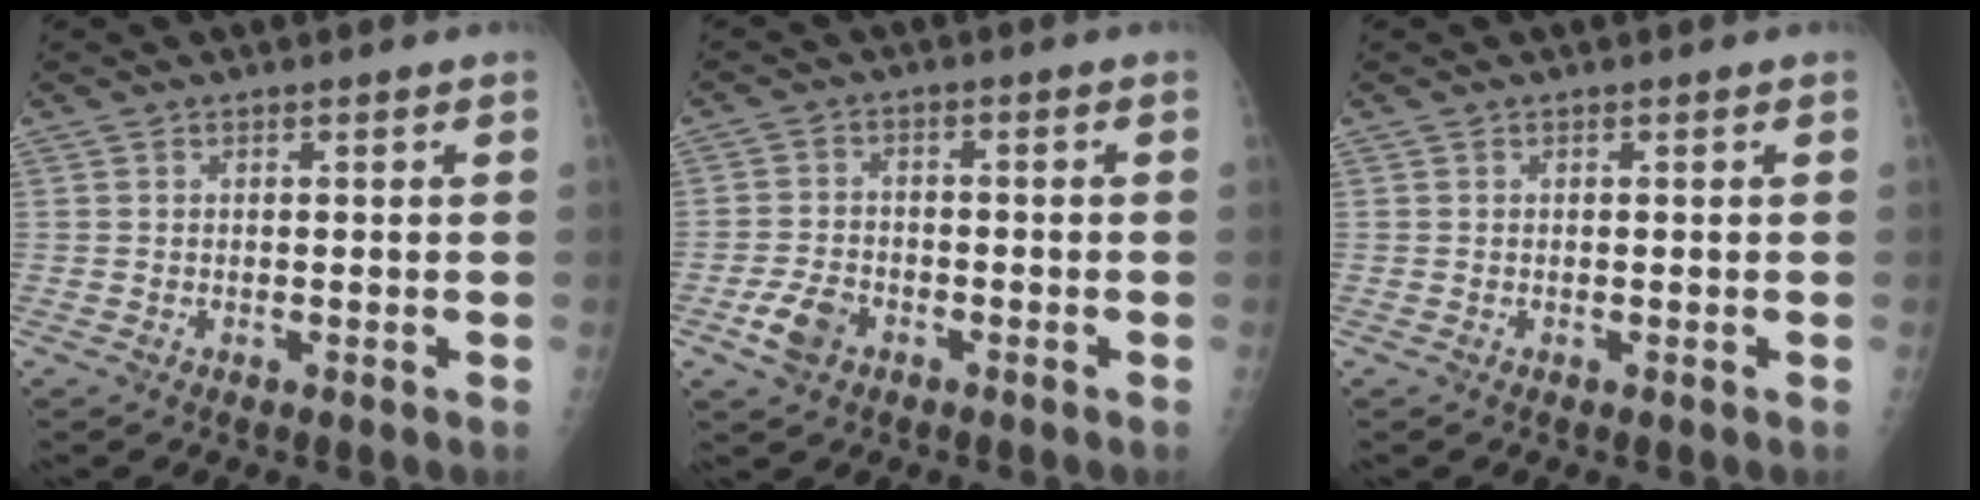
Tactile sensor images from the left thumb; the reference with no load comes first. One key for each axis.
{"total": 5.6, "fx": -2.9, "fy": 3.7, "fz": 3.0, "tx": -0.058, "ty": 0.018, "tz": -0.053}
{"total": 0.0}